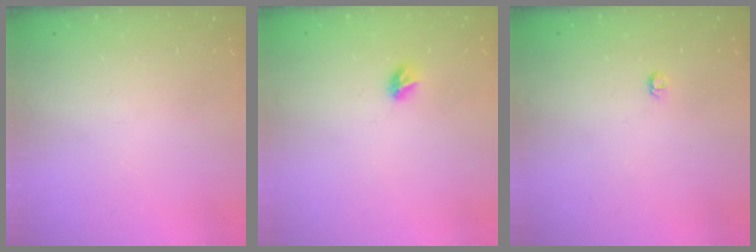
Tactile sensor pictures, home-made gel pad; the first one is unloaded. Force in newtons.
{"total": 5.8, "press": 5.8, "slide": 0.7}
{"total": 3.9, "press": 3.8, "slide": 0.5}